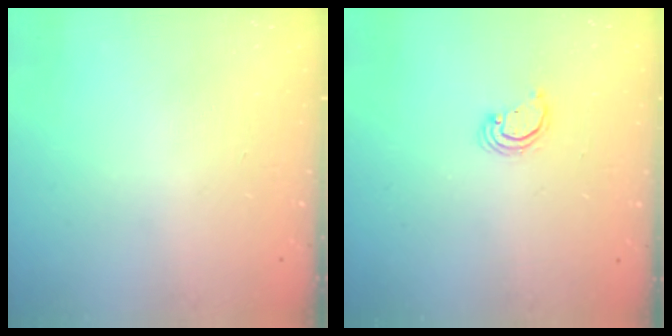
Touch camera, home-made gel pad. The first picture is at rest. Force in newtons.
{"total": 2.7, "press": 2.7, "slide": 0.1}